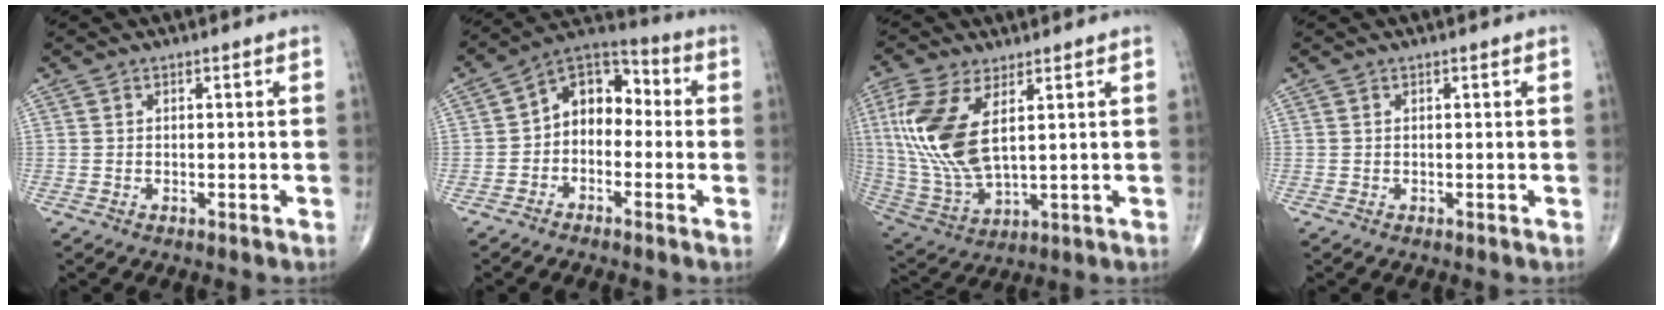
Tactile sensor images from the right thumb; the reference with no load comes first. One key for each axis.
{"total": 9.6, "fx": -0.9, "fy": 6.9, "fz": 6.6, "tx": -0.069, "ty": 0.045, "tz": -0.037}
{"total": 15.4, "fx": 4.0, "fy": 7.1, "fz": 13.1, "tx": -0.298, "ty": -0.015, "tz": 0.092}
{"total": 0.0}